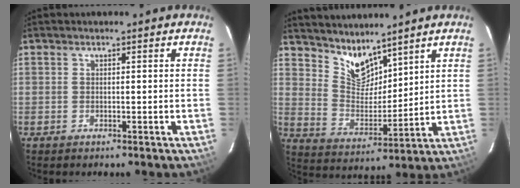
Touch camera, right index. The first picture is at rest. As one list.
[{"total": 8.7, "force": [7.5, 3.2, 3.1], "torque": [-0.055, -0.006, 0.151]}]